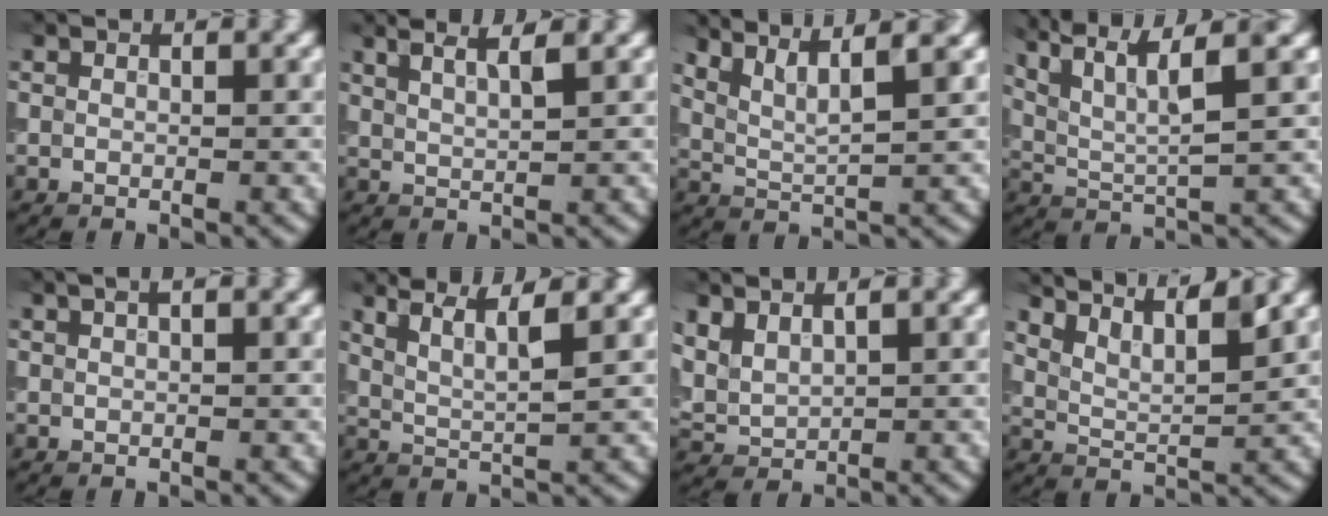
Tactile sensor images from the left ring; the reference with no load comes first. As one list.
[{"total": 3.8, "force": [2.4, 1.2, 2.7], "torque": [-0.028, 0.019, 0.017]}, {"total": 5.2, "force": [3.7, 1.1, 3.5], "torque": [-0.063, 0.020, 0.046]}, {"total": 7.0, "force": [4.2, 1.5, 5.3], "torque": [-0.101, 0.015, 0.072]}, {"total": 1.1, "force": [0.6, 0.2, 0.8], "torque": [-0.020, 0.003, 0.011]}, {"total": 4.5, "force": [3.1, 1.0, 3.2], "torque": [-0.055, 0.016, 0.037]}, {"total": 2.5, "force": [1.6, 1.4, 1.4], "torque": [-0.039, 0.002, 0.035]}, {"total": 6.6, "force": [5.1, 1.9, 3.7], "torque": [-0.060, 0.029, 0.058]}]